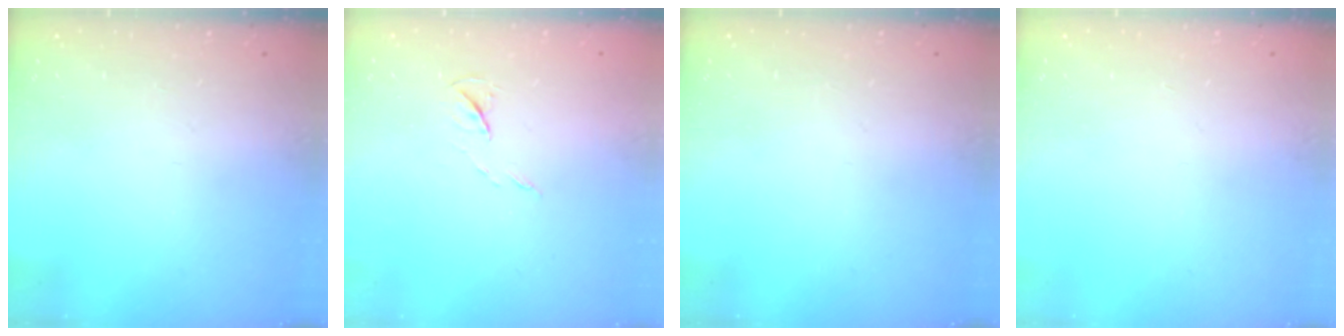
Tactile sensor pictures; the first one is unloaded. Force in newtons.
{"total": 4.6, "press": 4.6, "slide": 0.6}
{"total": 0.0}
{"total": 0.0}